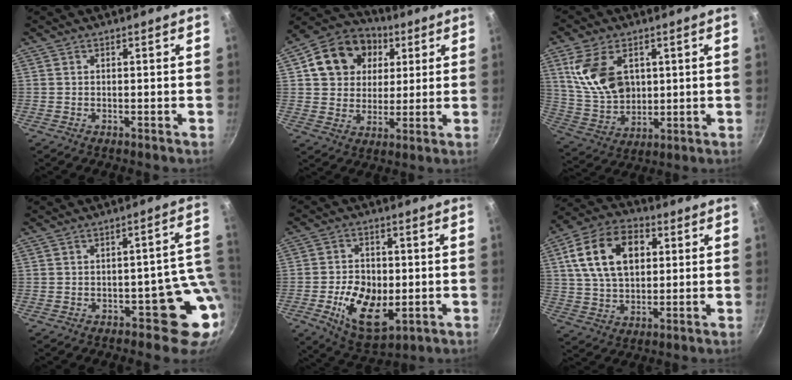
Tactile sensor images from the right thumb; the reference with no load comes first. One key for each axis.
{"total": 15.9, "fx": 4.8, "fy": 13.1, "fz": 7.7, "tx": -0.117, "ty": 0.016, "tz": 0.075}
{"total": 14.1, "fx": 4.0, "fy": 9.4, "fz": 9.8, "tx": -0.165, "ty": -0.020, "tz": 0.092}
{"total": 9.9, "fx": -1.3, "fy": 5.7, "fz": 7.9, "tx": -0.021, "ty": 0.016, "tz": -0.013}
{"total": 13.4, "fx": -2.8, "fy": 8.3, "fz": 10.2, "tx": -0.151, "ty": -0.002, "tz": -0.037}
{"total": 16.9, "fx": 4.6, "fy": 10.9, "fz": 12.0, "tx": -0.193, "ty": 0.007, "tz": 0.071}